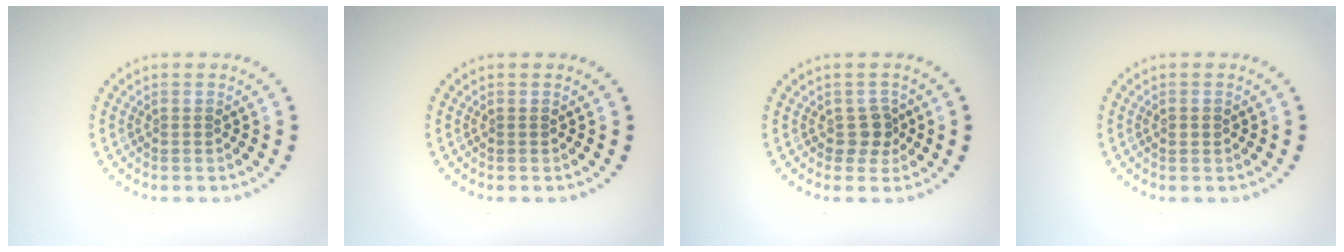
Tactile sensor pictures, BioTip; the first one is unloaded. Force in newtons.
{"total": 0.0}
{"total": 1.7, "press": 1.4, "slide": 0.9}
{"total": 1.0, "press": 1.0, "slide": 0.0}